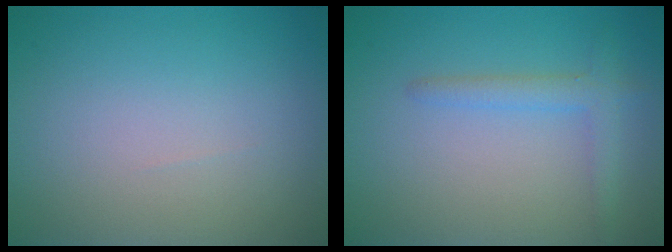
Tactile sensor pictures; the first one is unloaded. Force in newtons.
{"total": 2.1, "press": 2.1, "slide": 0.1}